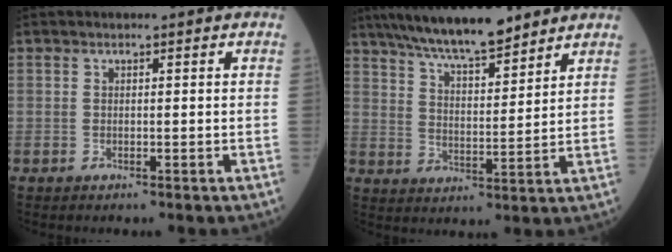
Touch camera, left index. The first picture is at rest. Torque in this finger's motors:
{"motor_torque": [0.44, -0.35, 0.36, 0.12]}